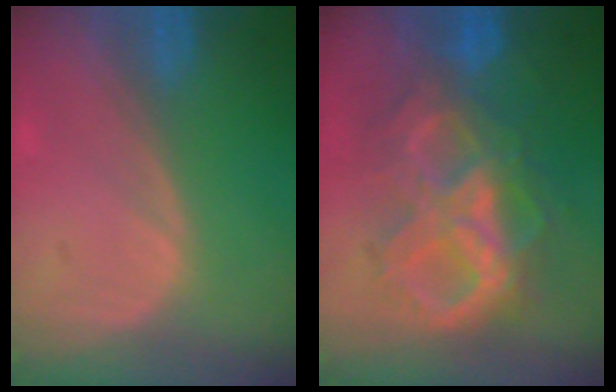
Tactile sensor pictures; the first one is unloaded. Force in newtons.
{"total": 10.7, "press": 10.6, "slide": 1.1}